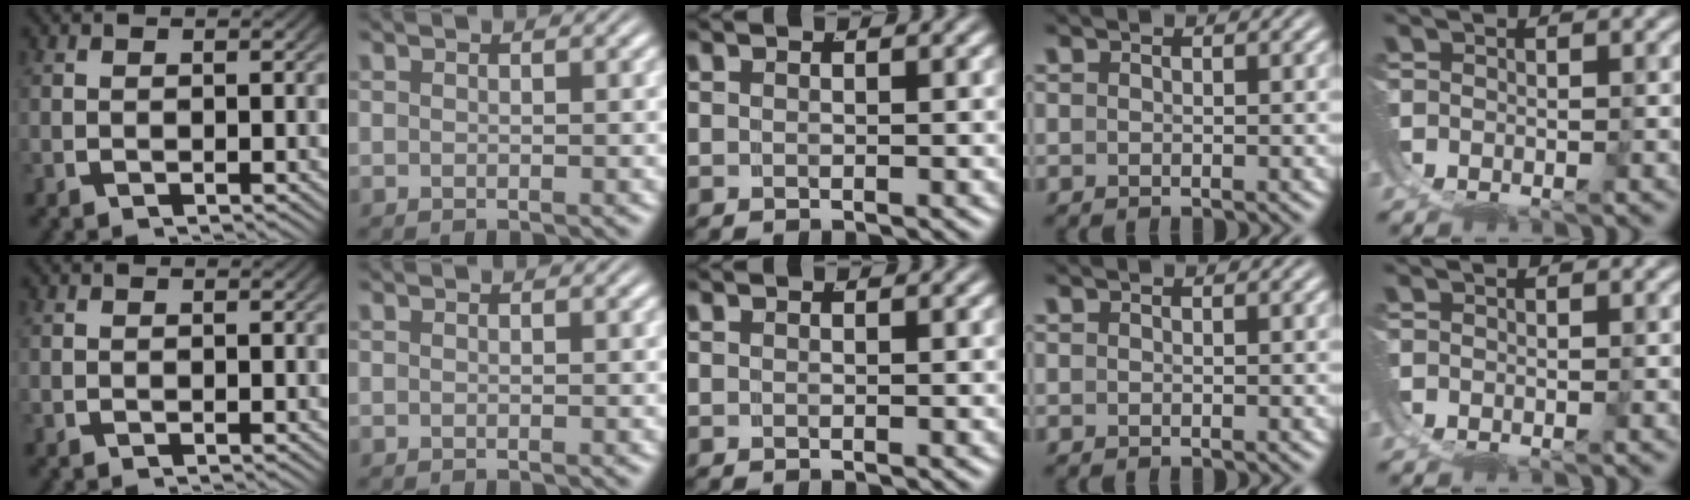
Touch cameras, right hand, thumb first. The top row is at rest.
{}